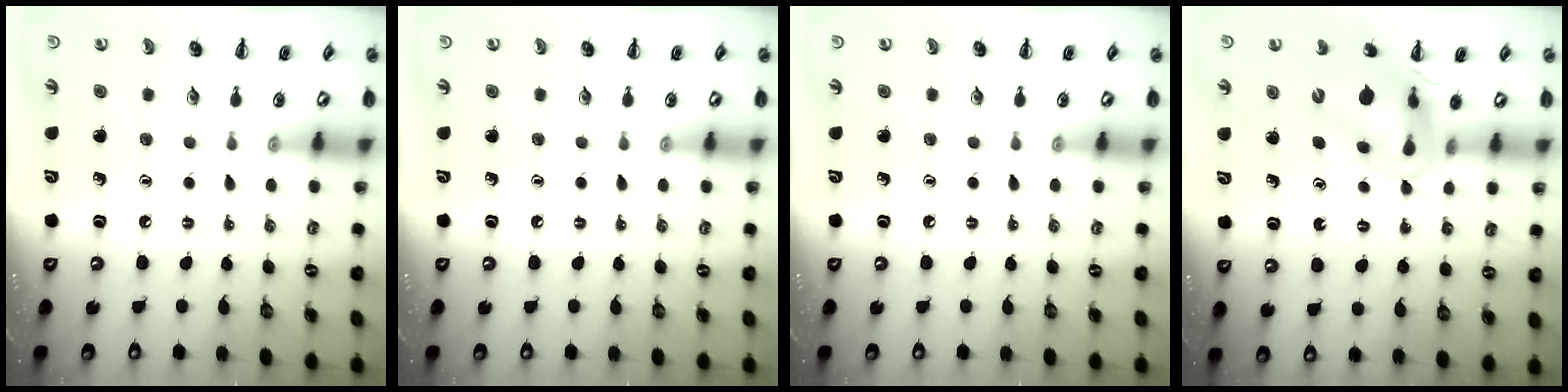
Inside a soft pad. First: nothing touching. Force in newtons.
{"total": 0.0}
{"total": 0.0}
{"total": 12.8, "press": 12.2, "slide": 3.8}